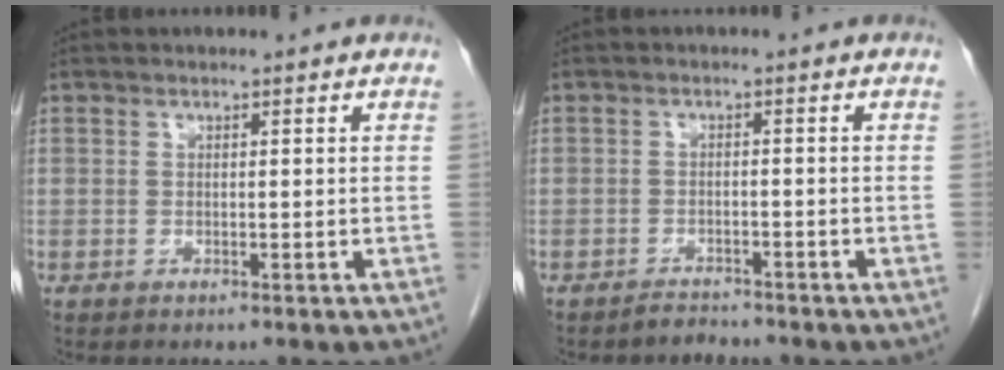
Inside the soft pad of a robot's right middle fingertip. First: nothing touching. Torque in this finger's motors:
{"motor_torque": [0.47, -0.26, -0.05, -0.01]}